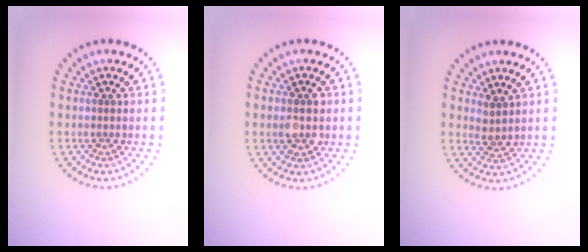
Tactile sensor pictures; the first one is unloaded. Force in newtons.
{"total": 2.5, "press": 2.5, "slide": 0.2}
{"total": 1.6, "press": 1.3, "slide": 0.9}